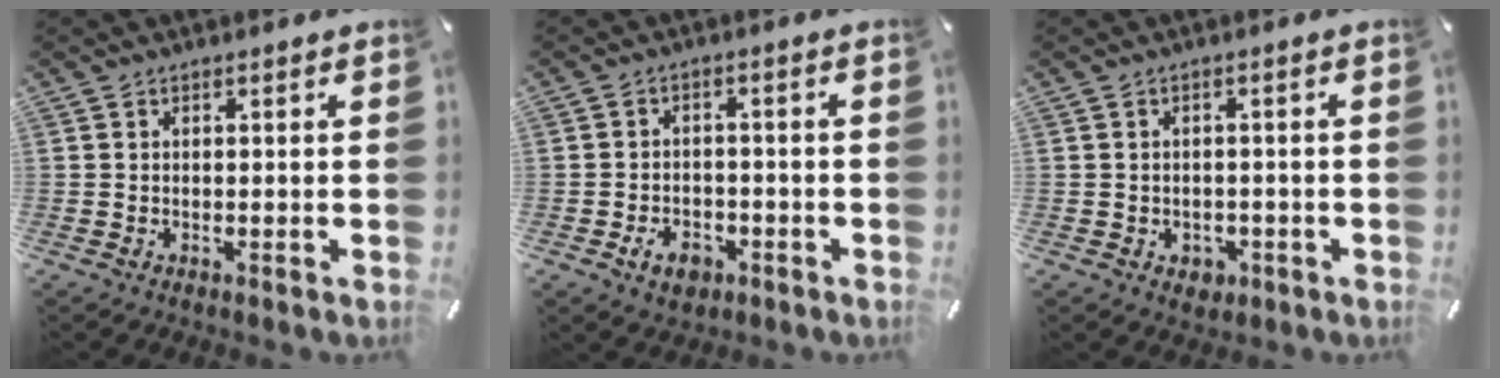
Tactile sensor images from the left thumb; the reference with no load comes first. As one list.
[{"total": 5.3, "force": [-2.5, 3.8, 2.7], "torque": [-0.053, 0.010, -0.045]}, {"total": 2.6, "force": [-0.8, 2.3, 1.0], "torque": [-0.011, 0.001, -0.018]}]